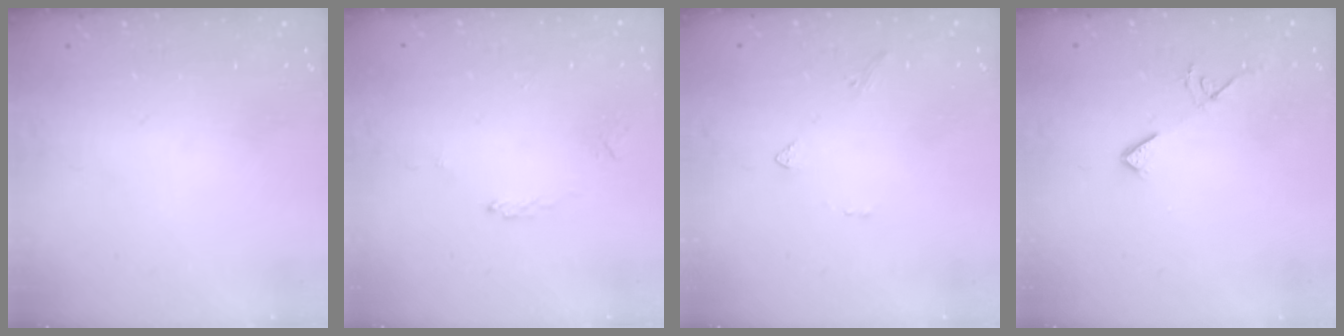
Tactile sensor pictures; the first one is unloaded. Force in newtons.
{"total": 1.9, "press": 1.8, "slide": 0.5}
{"total": 1.6, "press": 1.5, "slide": 0.5}
{"total": 7.7, "press": 7.7, "slide": 0.6}